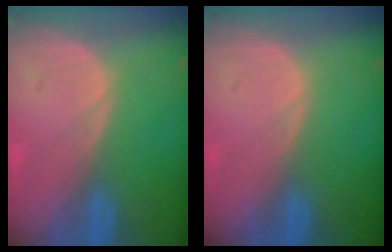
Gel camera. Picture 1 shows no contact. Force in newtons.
{"total": 0.0}